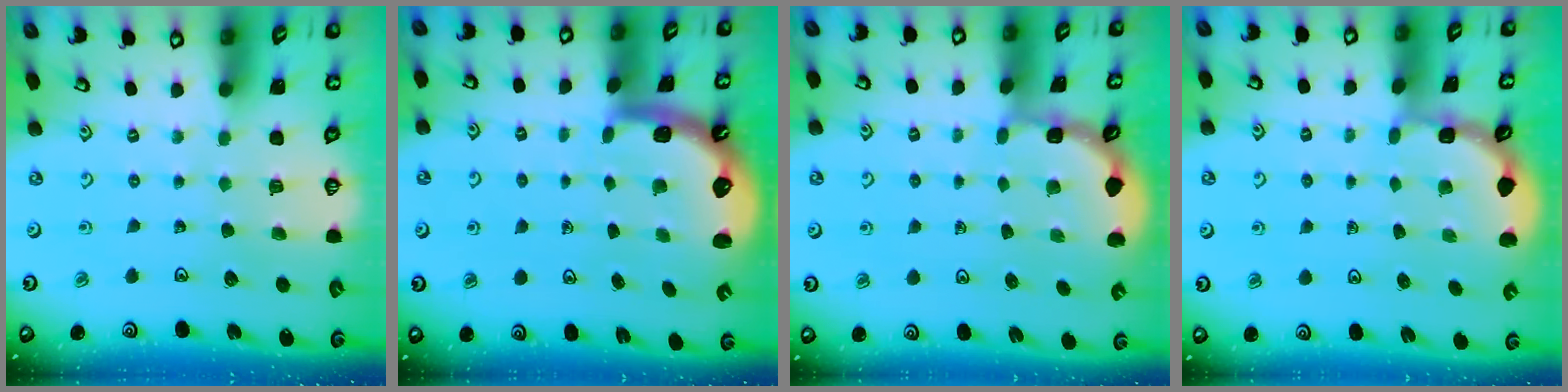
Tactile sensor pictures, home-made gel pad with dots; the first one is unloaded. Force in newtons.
{"total": 1.6, "press": 1.4, "slide": 0.6}
{"total": 2.1, "press": 2.1, "slide": 0.1}
{"total": 2.1, "press": 2.1, "slide": 0.1}